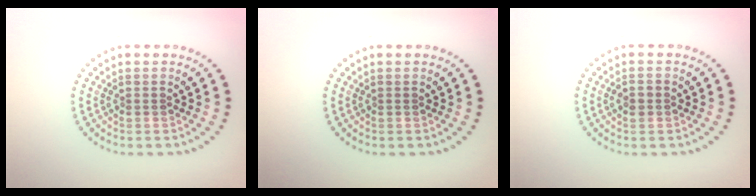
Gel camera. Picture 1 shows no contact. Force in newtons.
{"total": 0.0}
{"total": 1.0, "press": 1.0, "slide": 0.2}